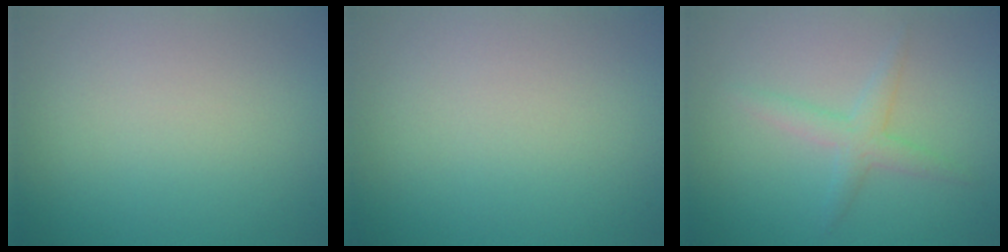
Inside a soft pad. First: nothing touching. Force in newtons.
{"total": 0.0}
{"total": 2.1, "press": 2.1, "slide": 0.1}